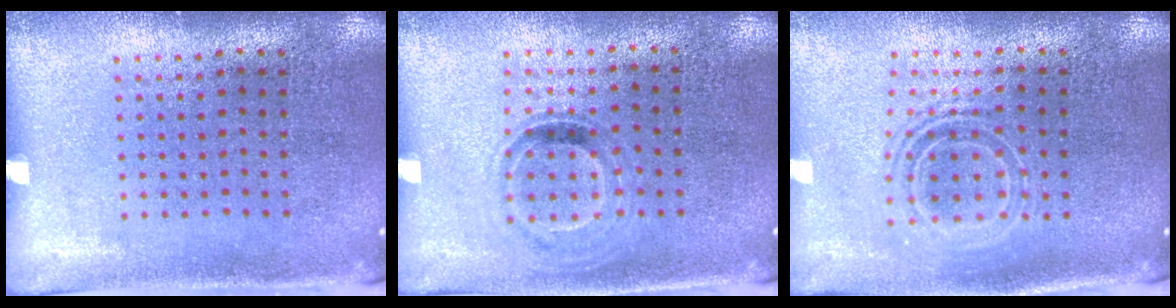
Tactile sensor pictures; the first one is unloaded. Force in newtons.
{"total": 1.0, "press": 0.8, "slide": 0.6}
{"total": 1.6, "press": 1.3, "slide": 1.0}